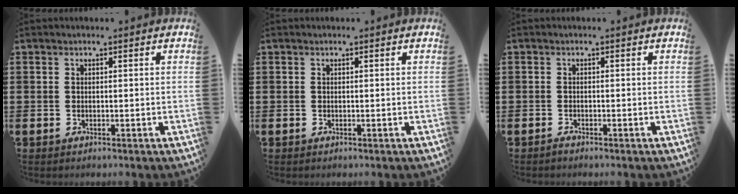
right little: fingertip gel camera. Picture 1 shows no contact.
{"total": 0.0}
{"total": 0.5, "force": [-0.5, 0.0, 0.1], "torque": [-0.002, -0.003, -0.010]}